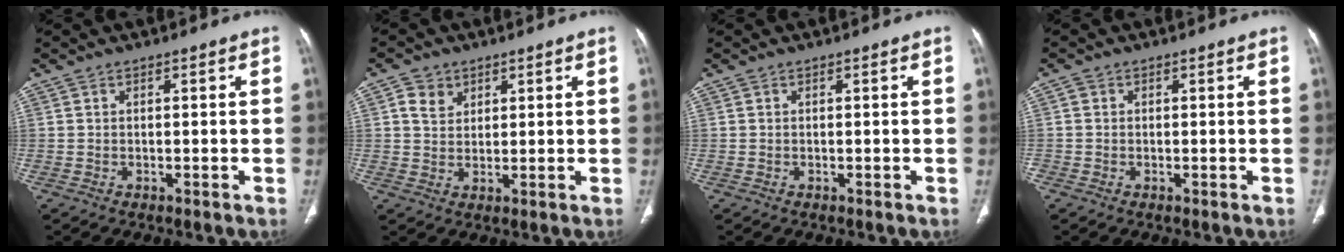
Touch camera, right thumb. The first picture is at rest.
{"total": 4.3, "force": [2.0, 3.4, 1.8], "torque": [-0.016, -0.009, 0.039]}
{"total": 0.0}
{"total": 0.8, "force": [-0.1, 0.8, 0.2], "torque": [0.003, 0.003, -0.004]}